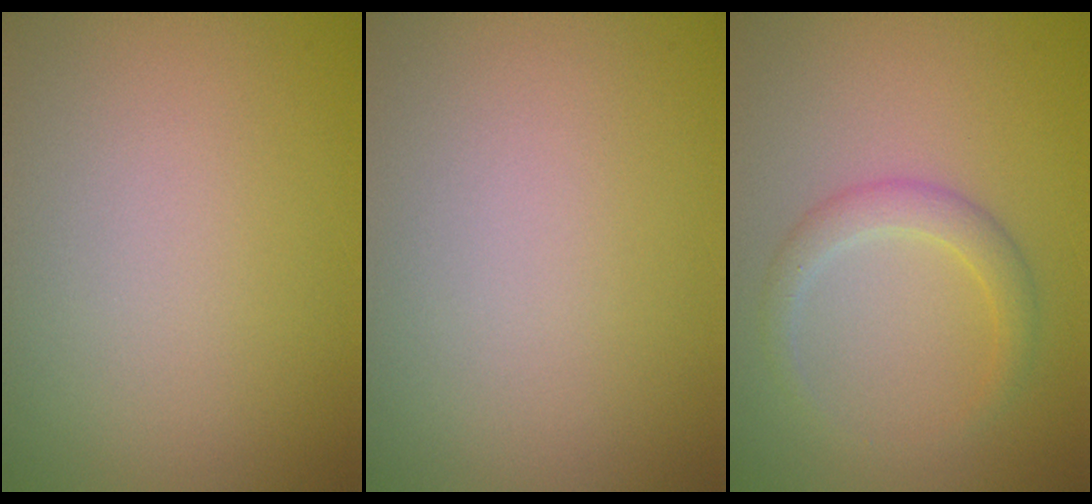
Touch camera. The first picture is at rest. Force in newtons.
{"total": 0.0}
{"total": 2.2, "press": 2.2, "slide": 0.0}